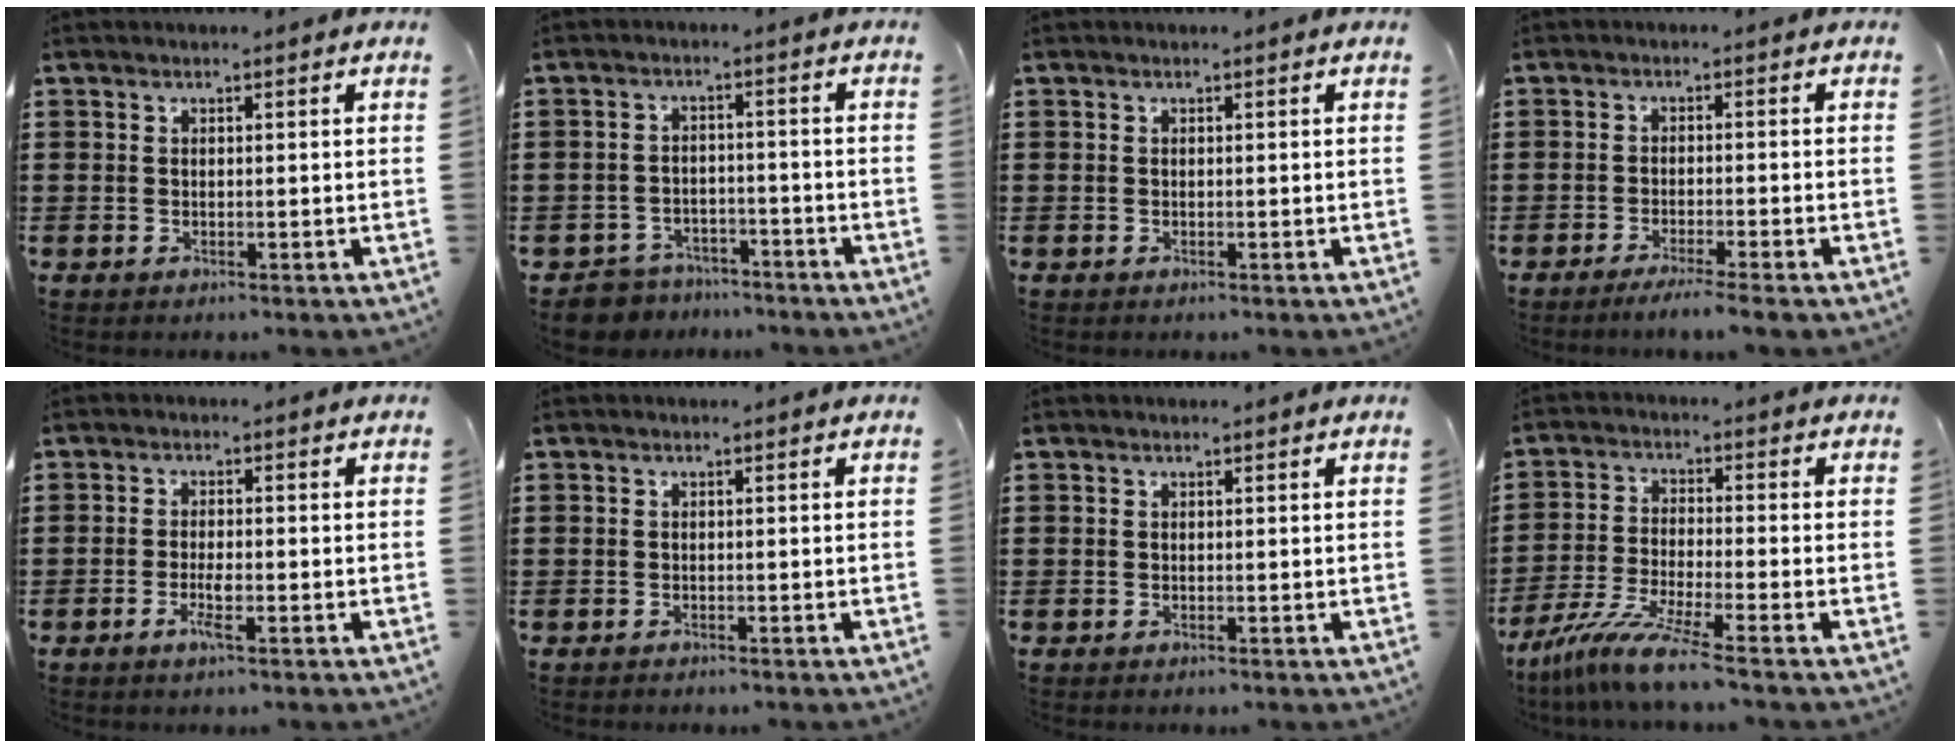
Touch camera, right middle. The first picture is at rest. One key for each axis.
{"total": 4.9, "fx": -4.7, "fy": 1.2, "fz": -0.1, "tx": -0.015, "ty": 0.008, "tz": -0.102}
{"total": 0.0}
{"total": 2.7, "fx": -2.4, "fy": -0.2, "fz": 1.3, "tx": -0.020, "ty": 0.002, "tz": -0.045}
{"total": 3.0, "fx": -1.2, "fy": 0.6, "fz": 2.7, "tx": -0.060, "ty": -0.006, "tz": -0.024}
{"total": 0.9, "fx": -0.6, "fy": 0.7, "fz": -0.1, "tx": 0.001, "ty": 0.004, "tz": -0.015}
{"total": 0.0}
{"total": 8.0, "fx": -6.6, "fy": -0.2, "fz": 4.6, "tx": -0.104, "ty": -0.016, "tz": -0.130}